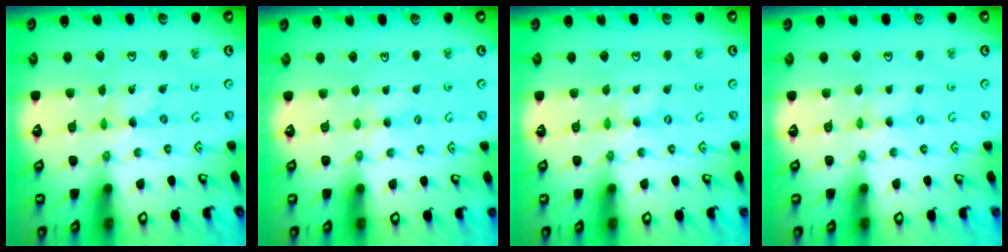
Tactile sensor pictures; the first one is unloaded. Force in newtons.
{"total": 2.3, "press": 2.3, "slide": 0.3}
{"total": 0.0}
{"total": 1.5, "press": 1.5, "slide": 0.3}